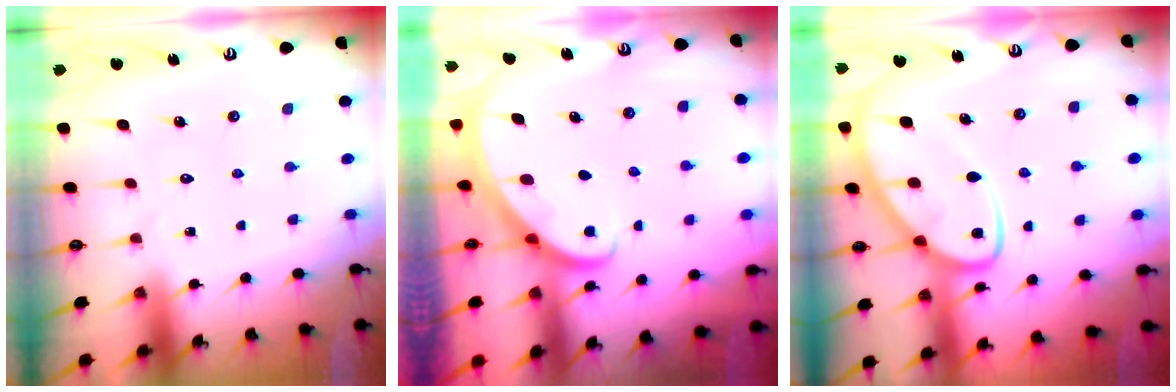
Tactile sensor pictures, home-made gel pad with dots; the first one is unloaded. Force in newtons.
{"total": 2.8, "press": 2.8, "slide": 0.2}
{"total": 10.6, "press": 10.5, "slide": 1.0}